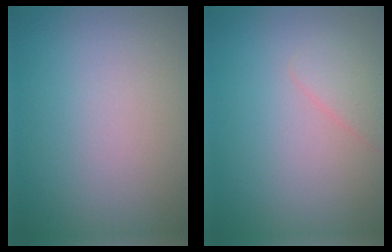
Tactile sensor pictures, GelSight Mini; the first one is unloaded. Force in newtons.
{"total": 1.6, "press": 1.6, "slide": 0.0}